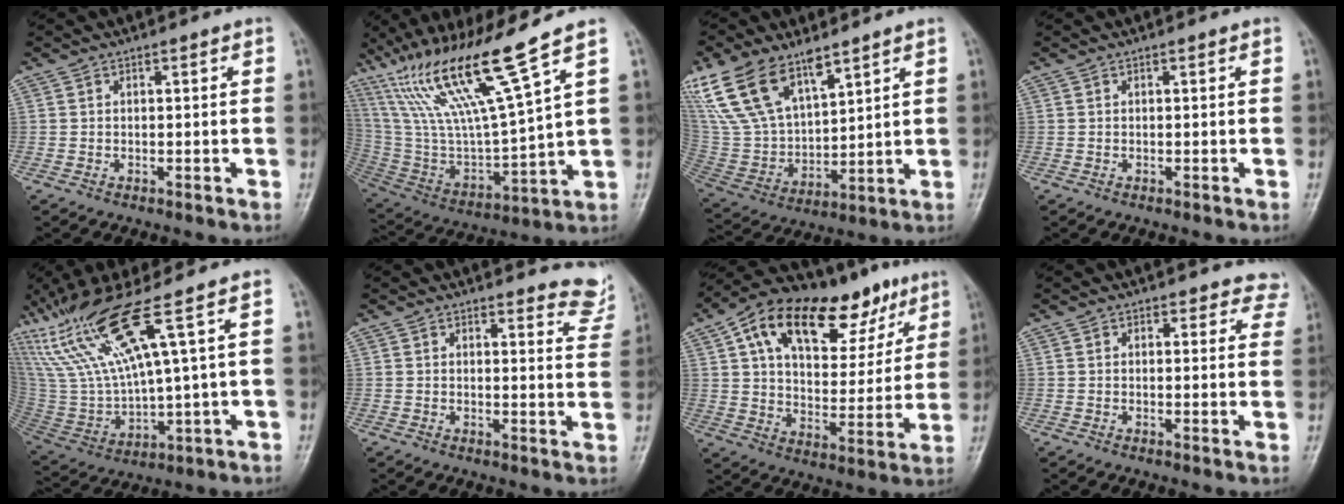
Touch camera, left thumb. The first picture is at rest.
{"total": 21.0, "force": [13.3, 1.0, 16.2], "torque": [-0.295, -0.059, 0.257]}
{"total": 17.9, "force": [11.5, 8.3, 10.9], "torque": [-0.201, -0.037, 0.237]}
{"total": 0.0}
{"total": 19.2, "force": [9.9, 2.2, 16.2], "torque": [-0.342, -0.031, 0.201]}
{"total": 7.3, "force": [7.0, 1.9, 0.6], "torque": [0.031, -0.052, 0.052]}
{"total": 25.2, "force": [13.4, 12.7, 17.2], "torque": [-0.231, 0.002, 0.216]}
{"total": 5.0, "force": [4.3, 2.5, 0.1], "torque": [0.049, -0.017, 0.025]}